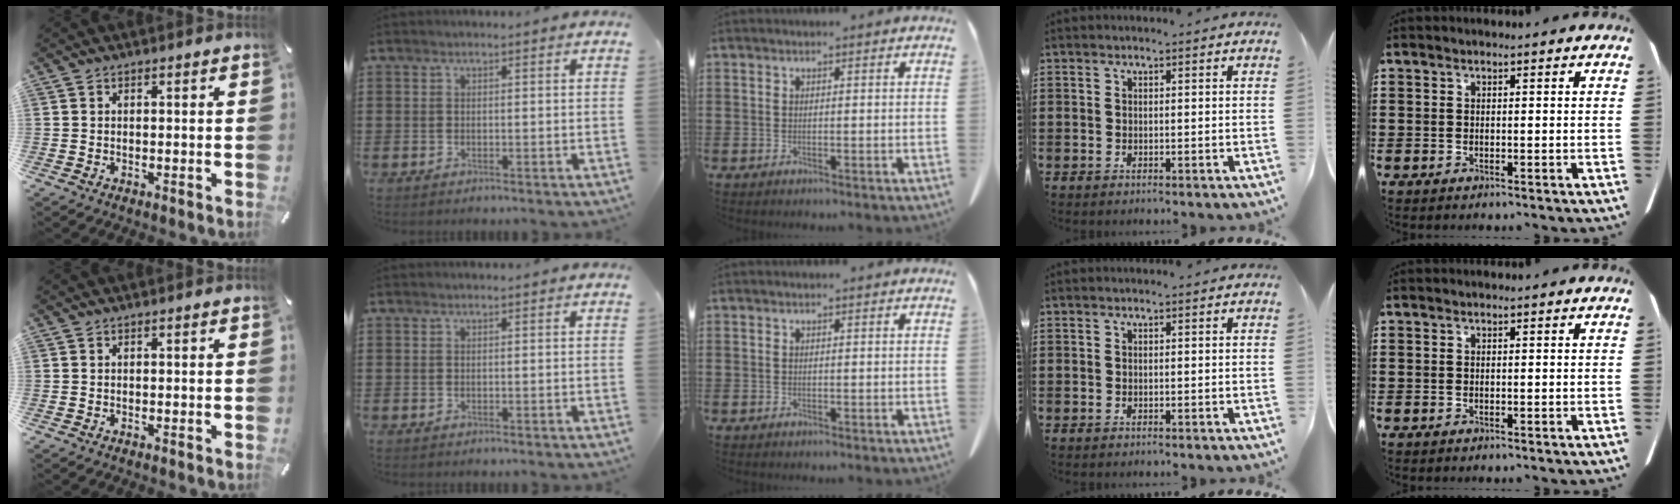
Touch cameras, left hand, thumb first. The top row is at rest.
{}